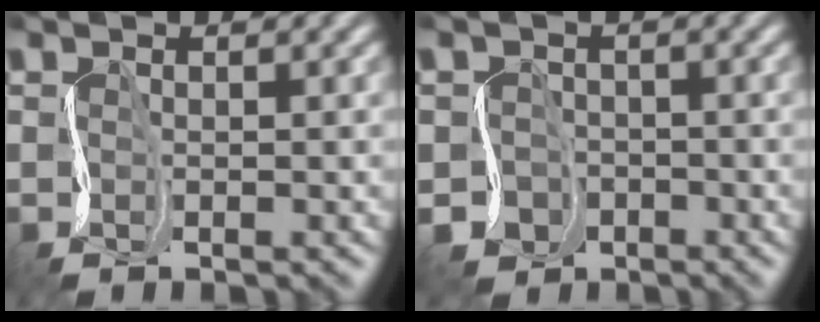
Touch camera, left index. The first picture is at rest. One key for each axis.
{"total": 2.1, "fx": -0.9, "fy": 1.9, "fz": -0.1, "tx": 0.006, "ty": 0.001, "tz": -0.018}